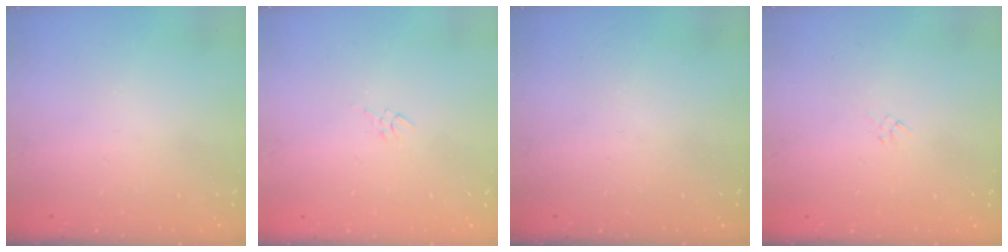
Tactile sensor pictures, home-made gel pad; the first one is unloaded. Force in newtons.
{"total": 2.7, "press": 2.7, "slide": 0.5}
{"total": 0.0}
{"total": 1.3, "press": 1.2, "slide": 0.5}